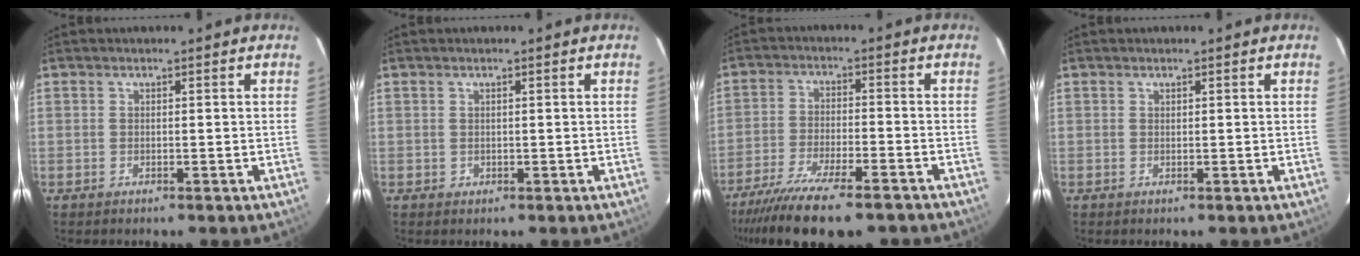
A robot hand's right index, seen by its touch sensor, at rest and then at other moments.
{"total": 0.7, "force": [0.1, 0.7, 0.1], "torque": [0.003, 0.003, 0.002]}
{"total": 17.0, "force": [-13.5, 3.9, 9.6], "torque": [-0.199, -0.041, -0.221]}
{"total": 0.0}